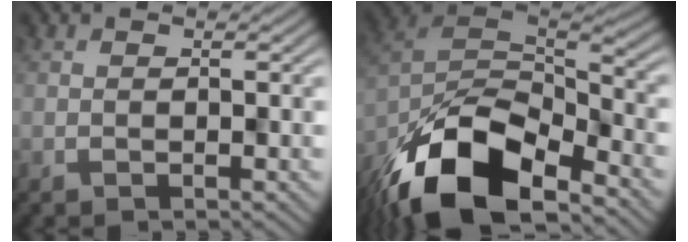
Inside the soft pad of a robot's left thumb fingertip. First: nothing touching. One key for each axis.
{"total": 15.4, "fx": -10.6, "fy": 6.6, "fz": 9.1, "tx": -0.200, "ty": -0.028, "tz": -0.186}